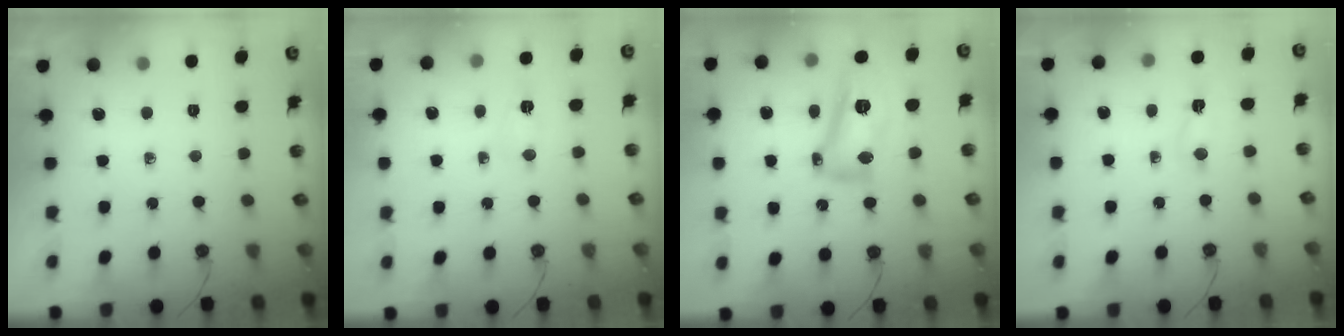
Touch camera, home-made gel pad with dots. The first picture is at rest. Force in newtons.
{"total": 2.7, "press": 2.5, "slide": 1.1}
{"total": 17.1, "press": 17.0, "slide": 1.4}
{"total": 2.1, "press": 2.0, "slide": 0.5}